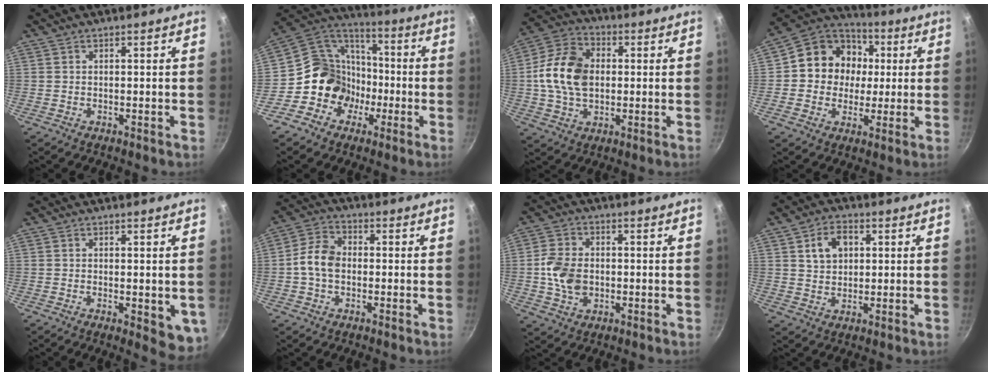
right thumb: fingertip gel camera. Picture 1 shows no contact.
{"total": 13.9, "force": [-4.0, 12.6, 4.6], "torque": [-0.019, 0.052, -0.082]}
{"total": 14.3, "force": [0.7, 10.1, 10.1], "torque": [-0.169, 0.016, -0.003]}
{"total": 14.3, "force": [1.6, 12.7, 6.5], "torque": [-0.071, 0.020, 0.012]}
{"total": 6.2, "force": [-0.9, 2.5, 5.6], "torque": [-0.063, -0.013, -0.009]}
{"total": 7.2, "force": [-0.7, 5.3, 4.8], "torque": [-0.075, 0.026, -0.026]}
{"total": 8.5, "force": [-0.7, 6.3, 5.7], "torque": [-0.098, 0.009, -0.018]}
{"total": 6.9, "force": [1.9, 5.0, 4.3], "torque": [-0.052, 0.005, 0.032]}